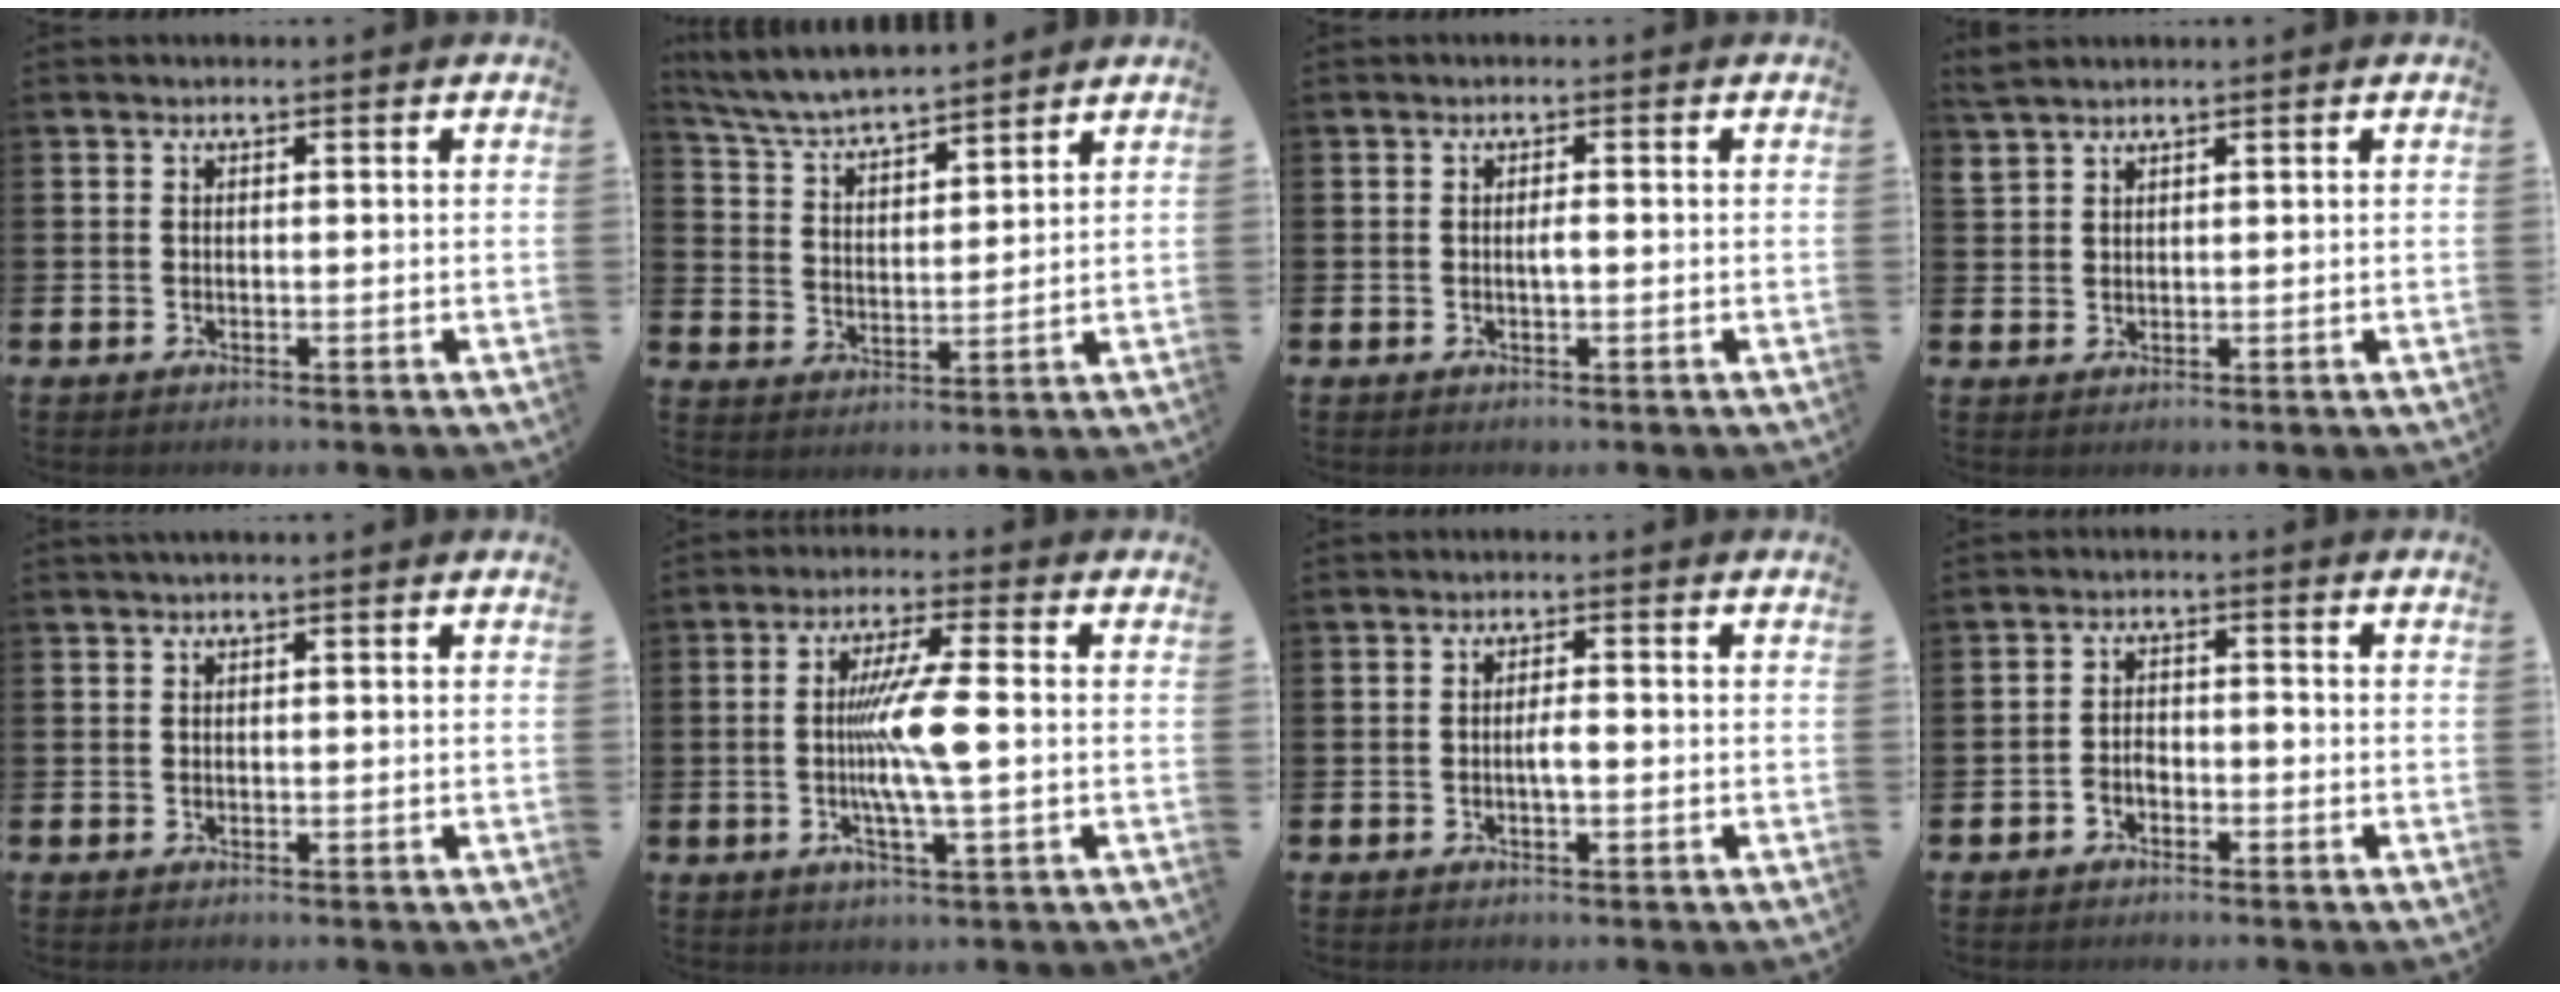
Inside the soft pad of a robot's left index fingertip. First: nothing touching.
{"total": 5.9, "force": [5.7, 0.8, 1.1], "torque": [-0.044, -0.039, 0.098]}
{"total": 1.2, "force": [0.0, 0.4, 1.1], "torque": [-0.014, -0.003, -0.003]}
{"total": 2.4, "force": [2.3, 0.5, 0.3], "torque": [-0.008, -0.002, 0.044]}
{"total": 0.5, "force": [0.4, 0.0, 0.3], "torque": [-0.006, 0.001, 0.008]}
{"total": 7.8, "force": [-0.2, 0.6, 7.7], "torque": [-0.144, 0.002, -0.009]}
{"total": 1.6, "force": [-0.3, 0.5, 1.5], "torque": [-0.021, -0.002, -0.008]}
{"total": 2.0, "force": [-1.4, 1.1, 0.8], "torque": [-0.010, 0.002, -0.033]}